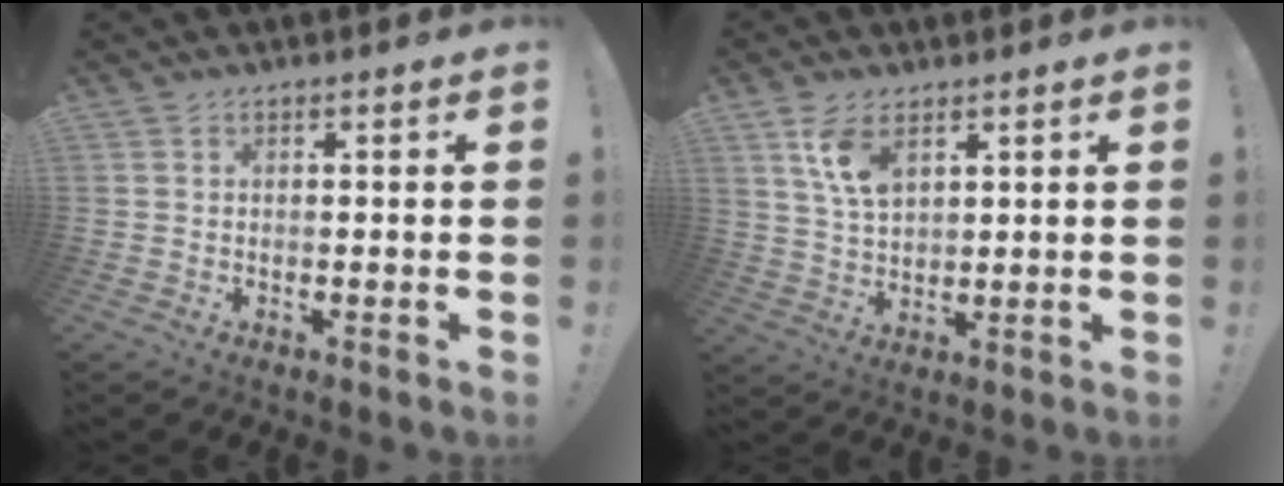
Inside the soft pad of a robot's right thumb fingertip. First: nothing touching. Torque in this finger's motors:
{"motor_torque": [0.11, 0.33, 0.47, 0.63, 0.15]}